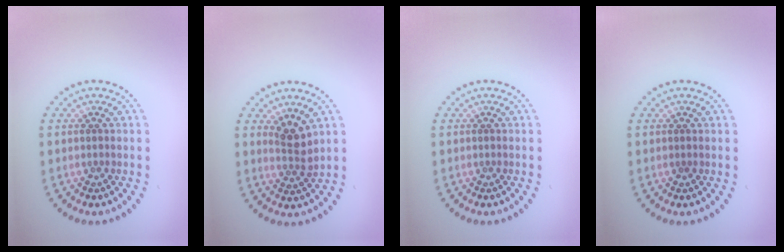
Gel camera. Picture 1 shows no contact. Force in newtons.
{"total": 2.4, "press": 1.8, "slide": 1.6}
{"total": 0.0}
{"total": 0.0}